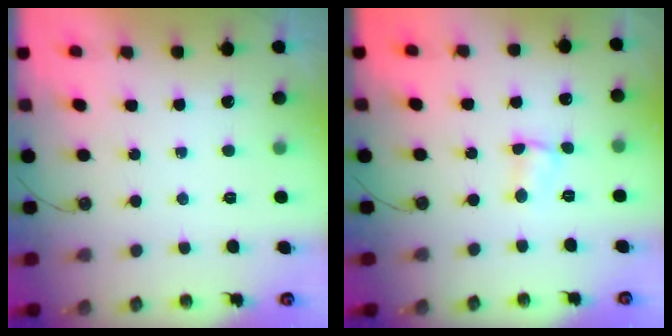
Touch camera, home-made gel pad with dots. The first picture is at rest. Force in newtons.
{"total": 2.2, "press": 2.2, "slide": 0.4}